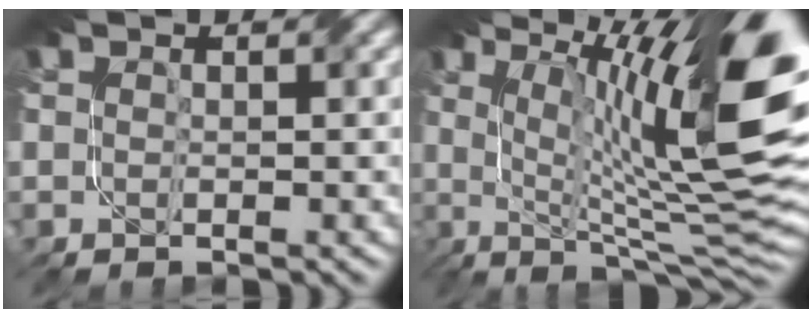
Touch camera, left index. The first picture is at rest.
{"total": 15.3, "force": [3.3, 3.3, 14.6], "torque": [-0.209, -0.002, 0.061]}